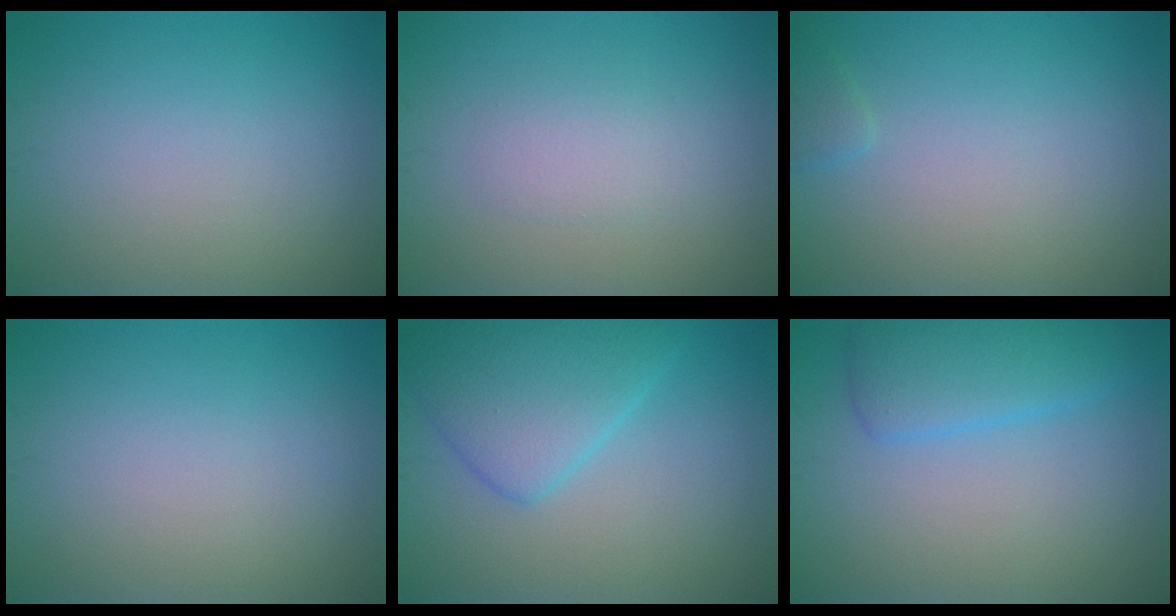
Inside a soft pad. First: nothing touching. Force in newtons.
{"total": 1.8, "press": 1.8, "slide": 0.1}
{"total": 0.9, "press": 0.9, "slide": 0.1}
{"total": 0.0}
{"total": 5.3, "press": 5.3, "slide": 0.1}
{"total": 4.0, "press": 4.0, "slide": 0.3}